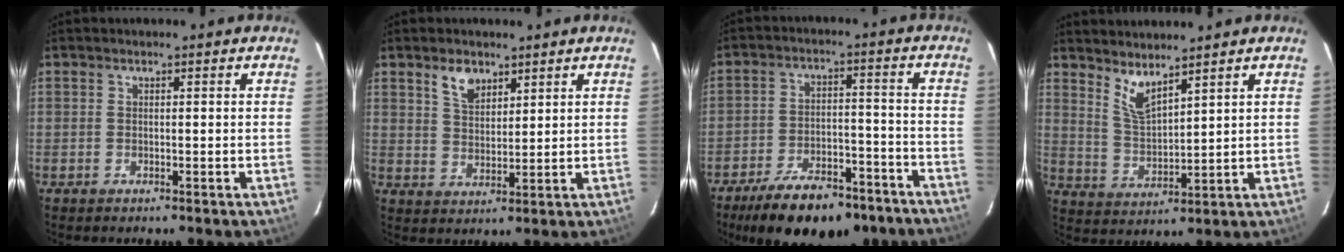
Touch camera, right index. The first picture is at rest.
{"total": 5.2, "force": [3.3, 2.8, 2.8], "torque": [-0.046, 0.005, 0.064]}
{"total": 19.9, "force": [-15.5, 7.7, 9.8], "torque": [-0.187, -0.002, -0.210]}
{"total": 5.9, "force": [4.6, 1.4, 3.4], "torque": [-0.066, -0.010, 0.096]}